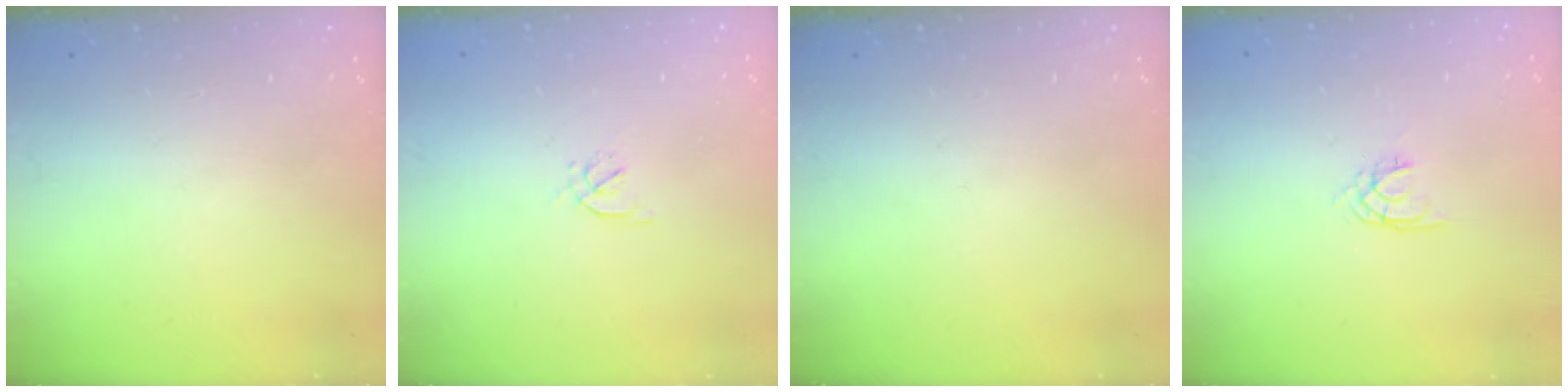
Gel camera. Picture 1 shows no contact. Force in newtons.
{"total": 1.6, "press": 1.6, "slide": 0.4}
{"total": 0.0}
{"total": 1.7, "press": 1.7, "slide": 0.1}